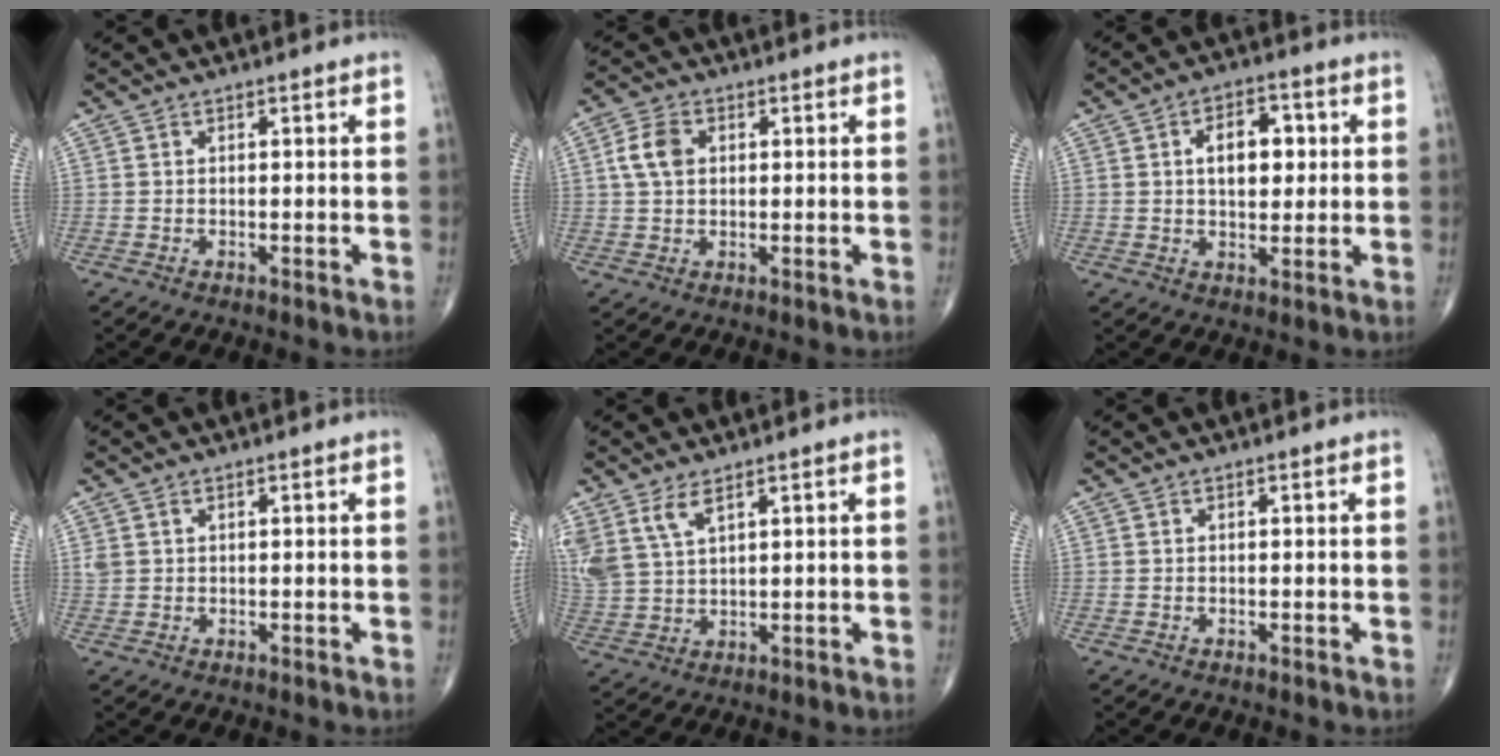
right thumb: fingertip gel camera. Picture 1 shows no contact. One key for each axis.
{"total": 5.5, "fx": 1.1, "fy": 3.8, "fz": 3.8, "tx": -0.075, "ty": 0.006, "tz": 0.018}
{"total": 8.6, "fx": 1.6, "fy": 5.1, "fz": 6.8, "tx": -0.076, "ty": 0.003, "tz": 0.025}
{"total": 1.6, "fx": 0.8, "fy": 1.1, "fz": 0.8, "tx": -0.018, "ty": 0.006, "tz": 0.021}
{"total": 7.7, "fx": 4.6, "fy": 3.6, "fz": 5.1, "tx": -0.113, "ty": -0.011, "tz": 0.104}
{"total": 0.0}